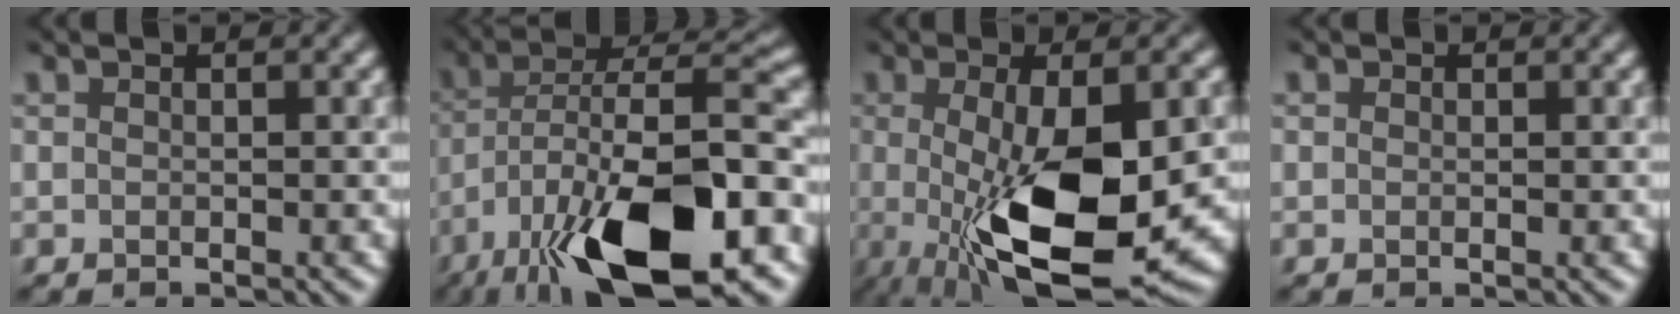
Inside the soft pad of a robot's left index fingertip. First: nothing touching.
{"total": 15.4, "force": [-7.7, 5.3, 12.3], "torque": [-0.207, -0.003, -0.117]}
{"total": 11.4, "force": [-2.3, 3.6, 10.6], "torque": [-0.190, -0.030, -0.020]}
{"total": 0.9, "force": [-0.6, -0.2, -0.6], "torque": [0.003, 0.001, 0.002]}